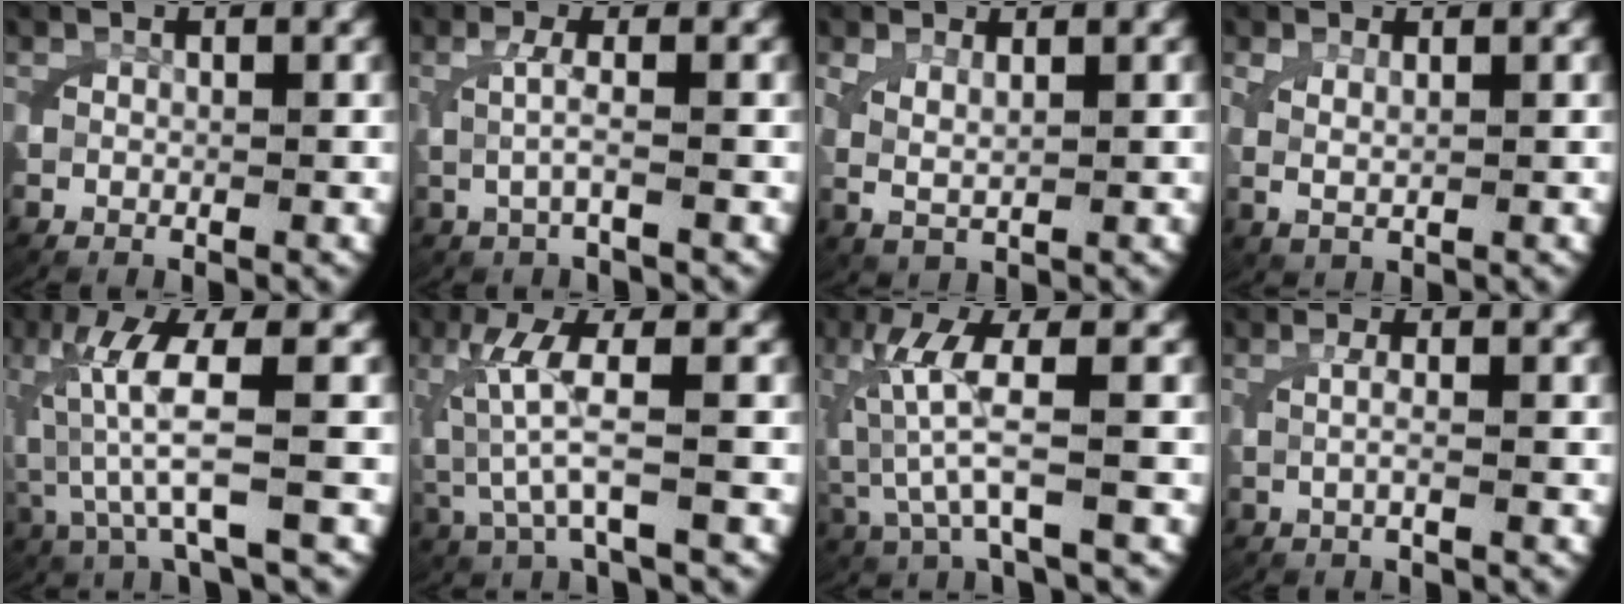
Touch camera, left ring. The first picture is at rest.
{"total": 2.3, "force": [0.2, 0.3, 2.3], "torque": [-0.058, -0.002, 0.005]}
{"total": 2.6, "force": [0.9, 1.6, 1.9], "torque": [-0.054, -0.009, 0.029]}
{"total": 1.7, "force": [0.8, 0.7, 1.3], "torque": [-0.036, -0.006, 0.025]}
{"total": 6.9, "force": [0.1, 2.2, 6.6], "torque": [-0.153, -0.011, 0.015]}
{"total": 5.3, "force": [0.2, 1.9, 4.9], "torque": [-0.129, -0.013, 0.015]}
{"total": 6.0, "force": [0.3, 2.1, 5.6], "torque": [-0.139, -0.011, 0.017]}
{"total": 1.8, "force": [0.0, 0.2, 1.8], "torque": [-0.049, -0.001, 0.000]}